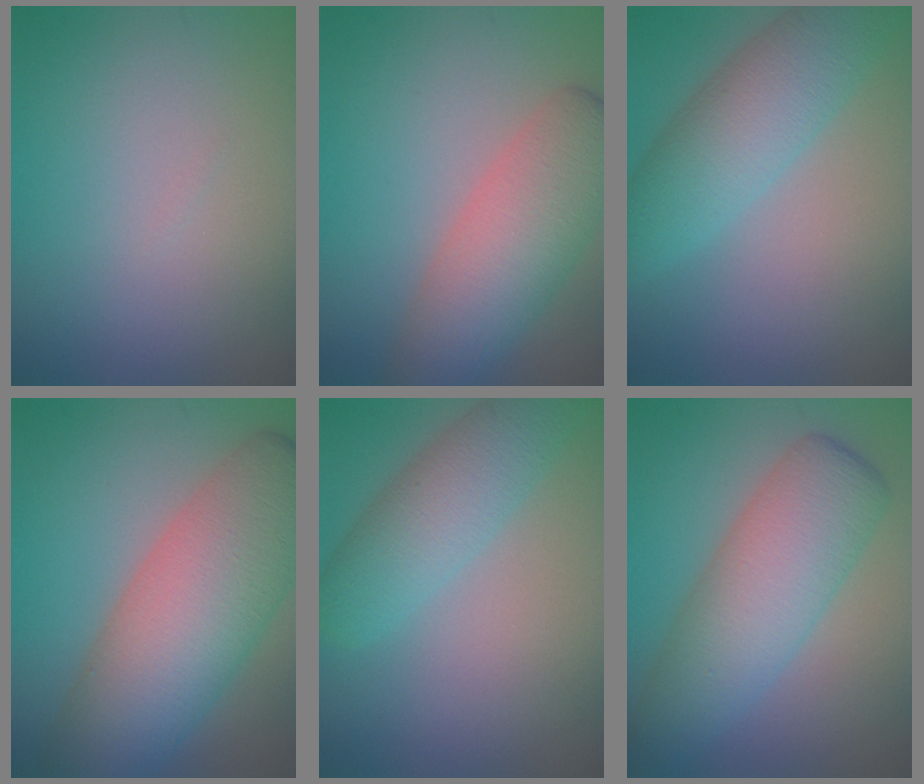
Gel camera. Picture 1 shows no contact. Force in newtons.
{"total": 6.9, "press": 6.9, "slide": 0.3}
{"total": 6.3, "press": 6.3, "slide": 0.1}
{"total": 11.7, "press": 11.7, "slide": 0.4}
{"total": 4.9, "press": 4.9, "slide": 0.2}
{"total": 6.7, "press": 6.7, "slide": 0.1}